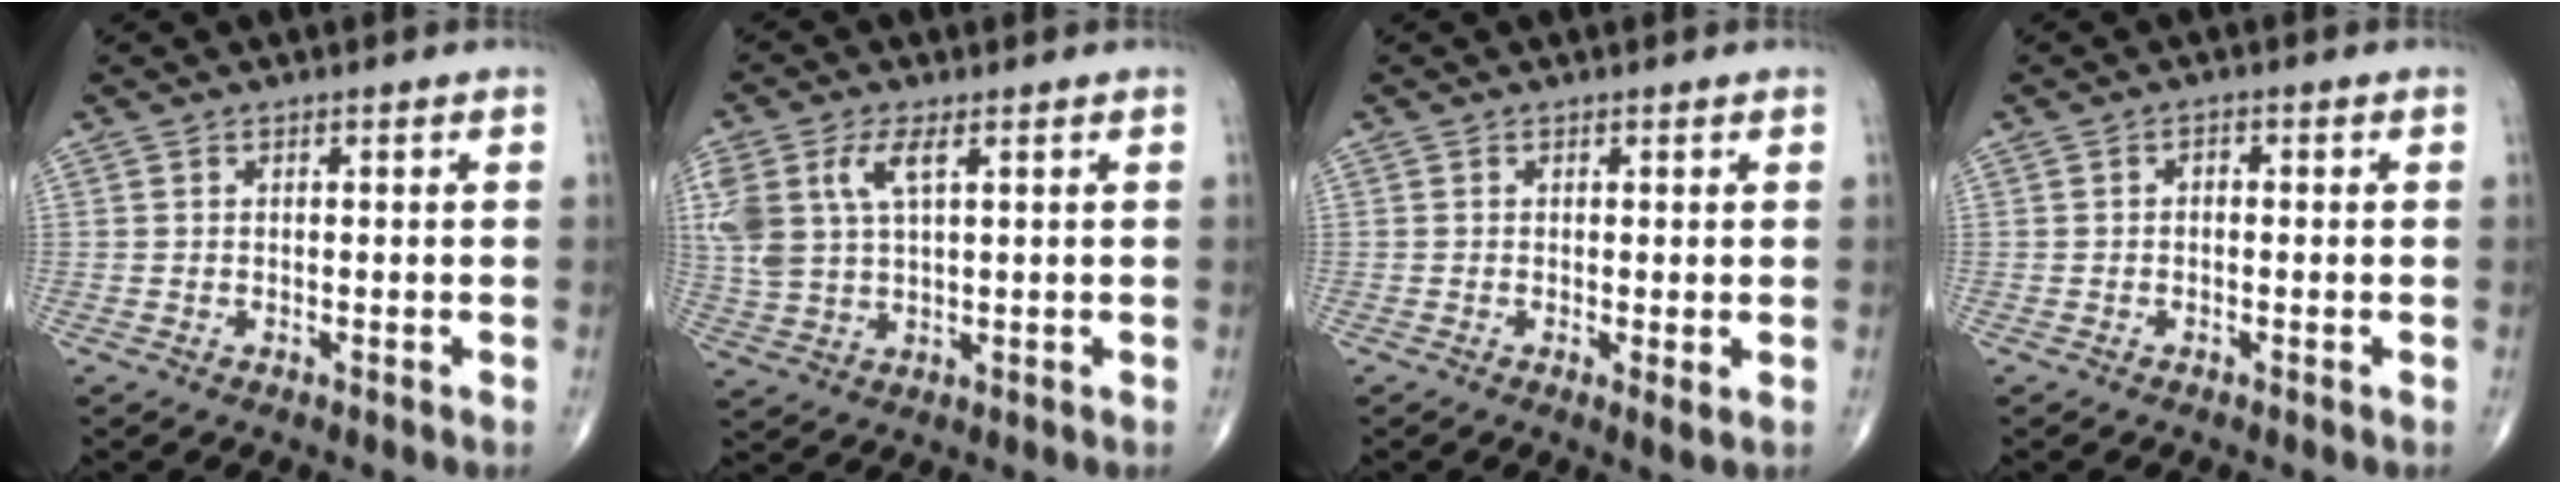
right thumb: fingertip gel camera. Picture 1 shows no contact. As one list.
[{"total": 9.1, "force": [3.4, 4.3, 7.3], "torque": [-0.171, 0.003, 0.072]}, {"total": 1.6, "force": [-0.1, 0.3, 1.6], "torque": [-0.027, -0.008, -0.004]}, {"total": 1.2, "force": [-0.1, 0.8, 0.9], "torque": [-0.007, 0.006, -0.006]}]